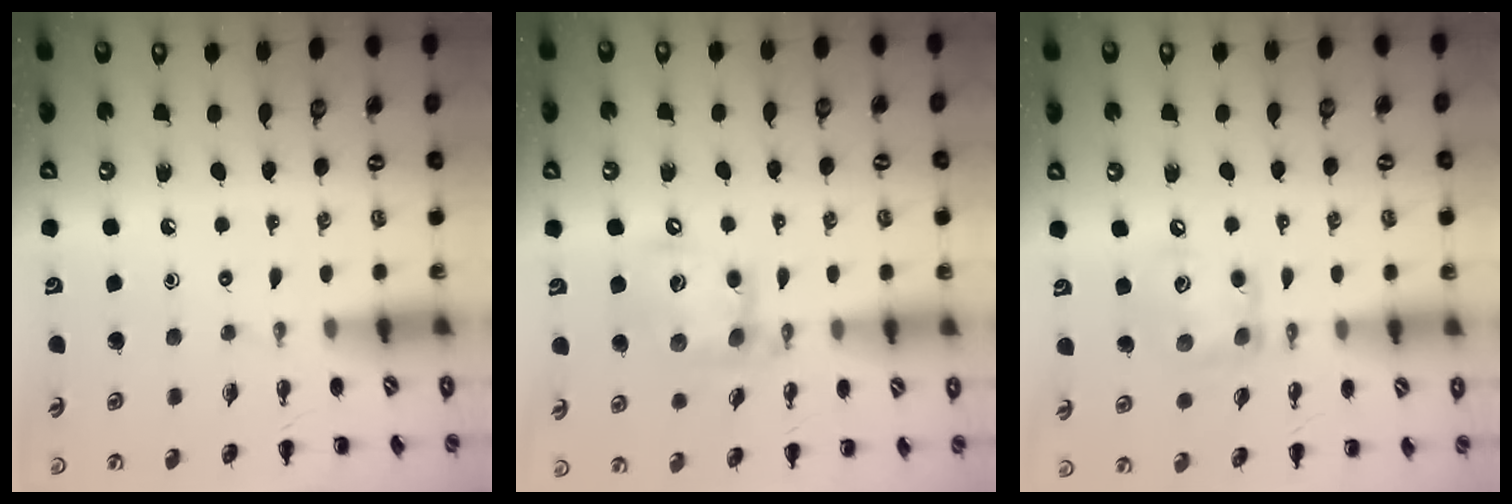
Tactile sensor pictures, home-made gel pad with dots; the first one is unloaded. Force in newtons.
{"total": 14.6, "press": 14.4, "slide": 2.5}
{"total": 10.4, "press": 10.4, "slide": 0.6}